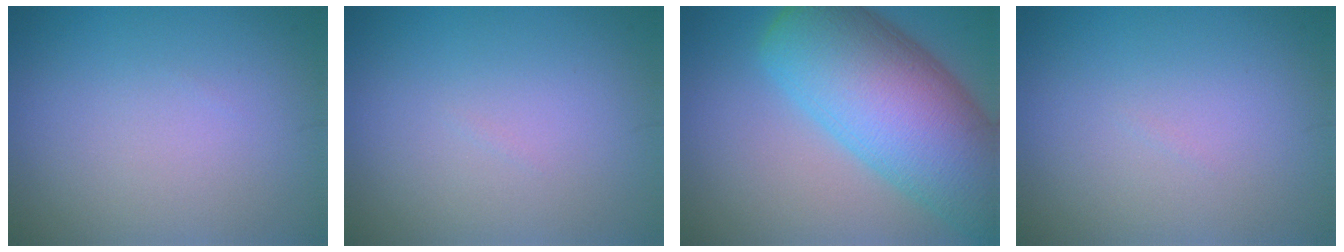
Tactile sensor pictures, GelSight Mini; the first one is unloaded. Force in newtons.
{"total": 0.0}
{"total": 13.0, "press": 13.0, "slide": 0.7}
{"total": 0.0}